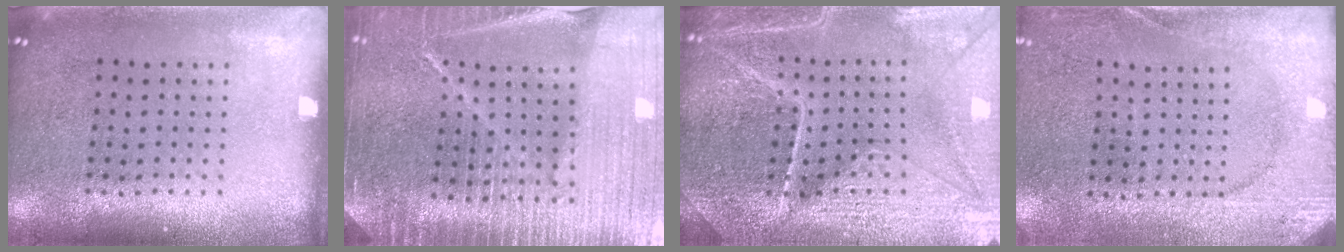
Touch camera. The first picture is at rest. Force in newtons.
{"total": 5.5, "press": 4.8, "slide": 2.6}
{"total": 5.2, "press": 4.9, "slide": 1.9}
{"total": 2.6, "press": 2.5, "slide": 0.6}